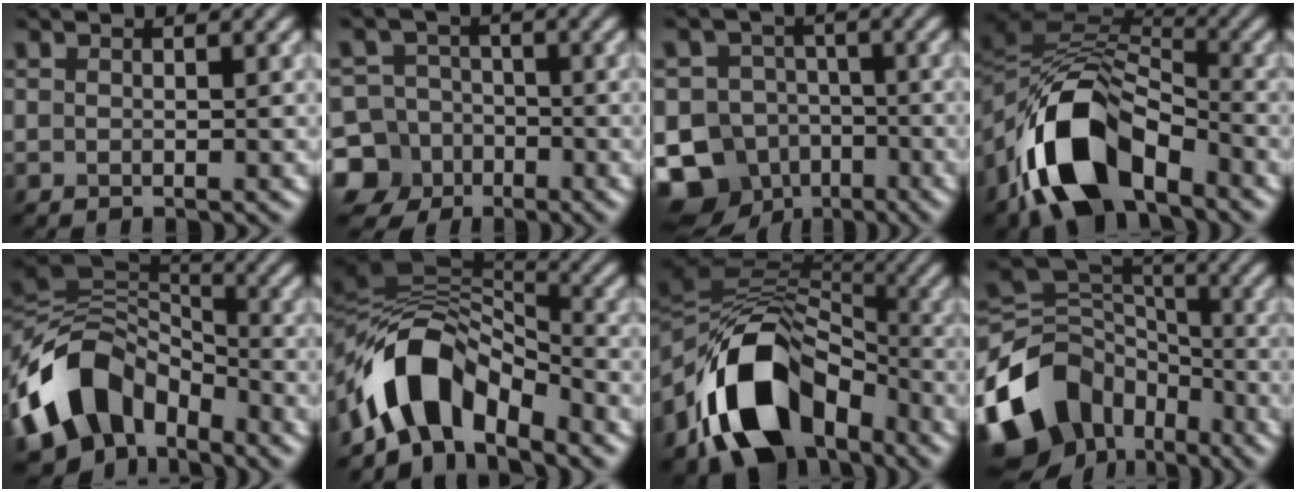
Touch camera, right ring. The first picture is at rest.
{"total": 10.0, "force": [-4.9, 8.5, 1.9], "torque": [-0.041, -0.033, -0.116]}
{"total": 12.2, "force": [-6.6, 9.7, 3.1], "torque": [-0.047, -0.034, -0.137]}
{"total": 11.9, "force": [-6.4, 6.3, 7.8], "torque": [-0.145, -0.001, -0.125]}
{"total": 11.2, "force": [-5.5, 7.6, 6.2], "torque": [-0.112, 0.011, -0.117]}
{"total": 9.6, "force": [-5.2, 5.2, 6.1], "torque": [-0.094, 0.011, -0.100]}
{"total": 13.2, "force": [-6.1, 8.4, 8.1], "torque": [-0.142, 0.005, -0.121]}
{"total": 14.3, "force": [-6.8, 10.4, 6.9], "torque": [-0.172, 0.004, -0.129]}